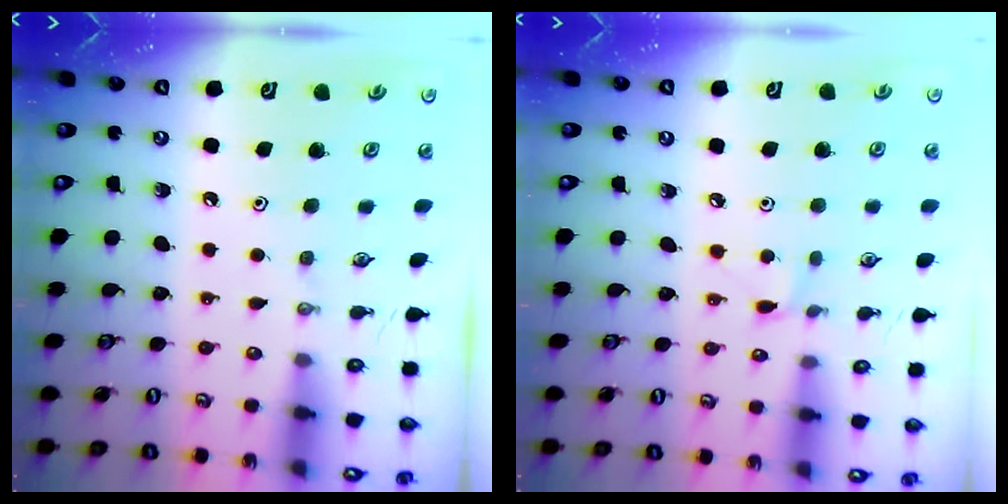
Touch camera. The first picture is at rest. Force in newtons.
{"total": 3.6, "press": 3.5, "slide": 0.4}